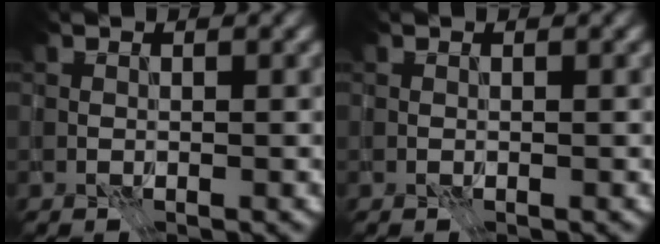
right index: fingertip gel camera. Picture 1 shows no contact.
{"total": 0.0}